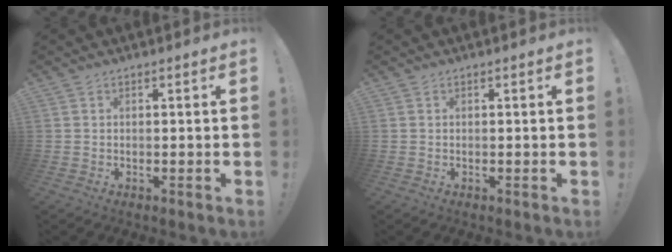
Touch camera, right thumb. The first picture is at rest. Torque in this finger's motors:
{"motor_torque": [0.00, 0.00, 0.00, 0.00, 0.00]}